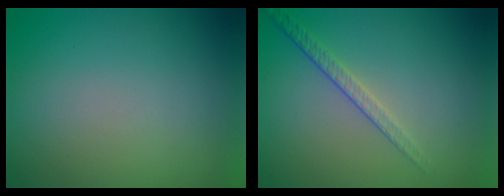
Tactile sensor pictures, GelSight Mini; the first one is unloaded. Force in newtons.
{"total": 1.9, "press": 1.4, "slide": 1.3}